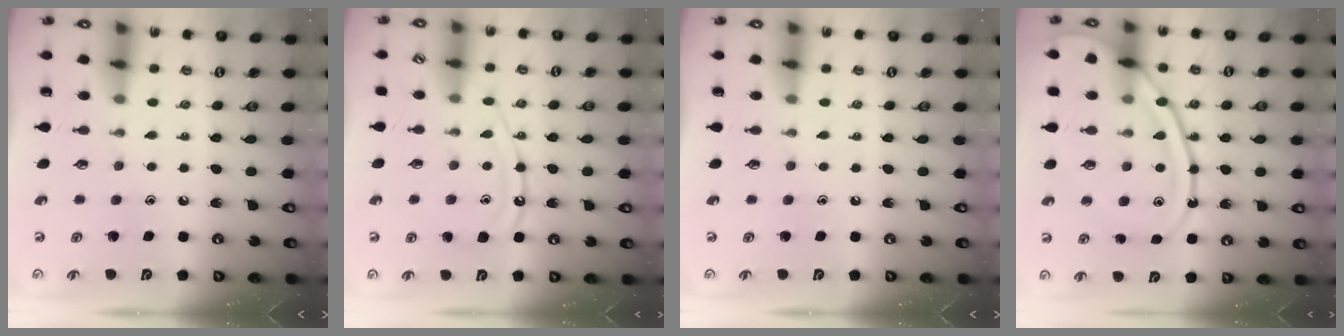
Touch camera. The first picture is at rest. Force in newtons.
{"total": 11.6, "press": 11.5, "slide": 1.1}
{"total": 0.0}
{"total": 17.9, "press": 17.8, "slide": 1.6}